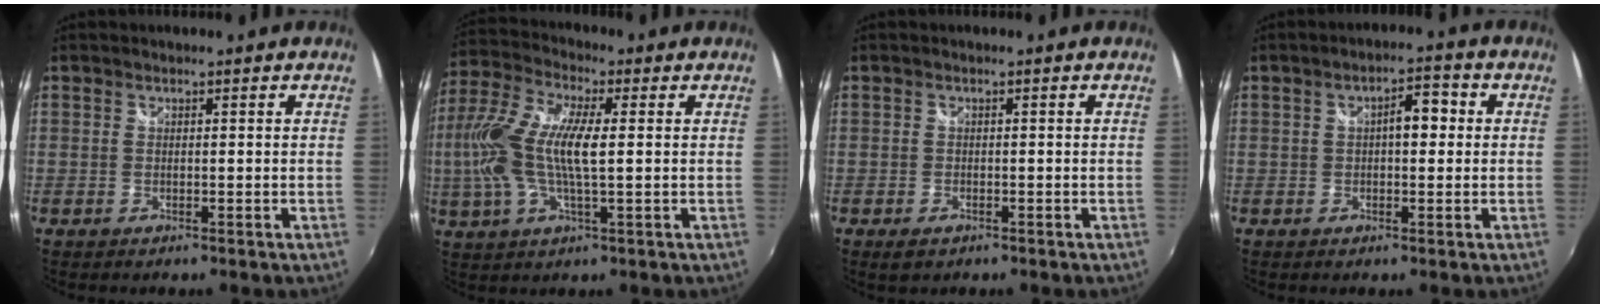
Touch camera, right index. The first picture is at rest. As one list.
[{"total": 15.2, "force": [0.5, 4.3, 14.6], "torque": [-0.286, 0.007, 0.003]}, {"total": 2.2, "force": [-1.3, 1.3, 1.2], "torque": [-0.025, -0.005, -0.018]}, {"total": 4.8, "force": [0.6, 2.1, 4.3], "torque": [-0.065, 0.014, 0.010]}]